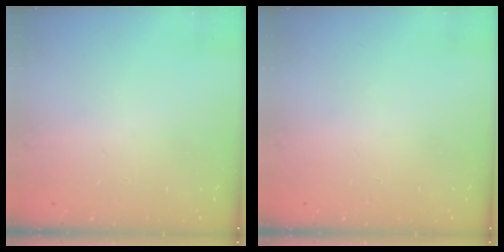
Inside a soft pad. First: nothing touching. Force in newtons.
{"total": 0.0}